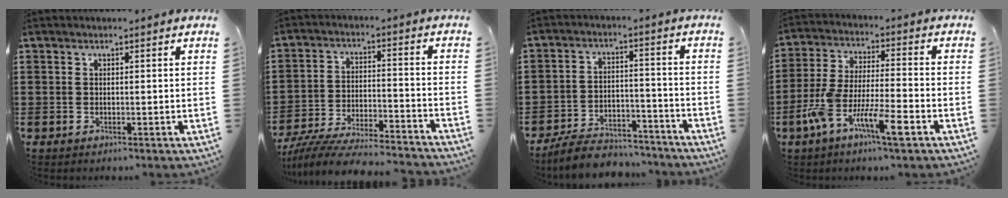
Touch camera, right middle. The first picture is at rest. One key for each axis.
{"total": 7.8, "fx": -7.4, "fy": 0.4, "fz": 2.3, "tx": -0.046, "ty": 0.003, "tz": -0.145}
{"total": 6.9, "fx": -6.6, "fy": 1.5, "fz": 1.5, "tx": -0.022, "ty": 0.019, "tz": -0.126}
{"total": 10.2, "fx": -6.2, "fy": 1.8, "fz": 7.9, "tx": -0.171, "ty": -0.007, "tz": -0.121}